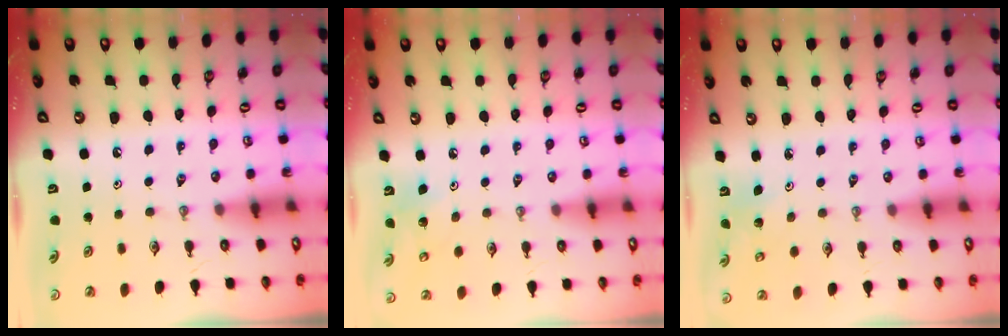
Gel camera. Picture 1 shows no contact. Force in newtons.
{"total": 7.5, "press": 7.3, "slide": 1.9}
{"total": 3.8, "press": 3.7, "slide": 1.0}